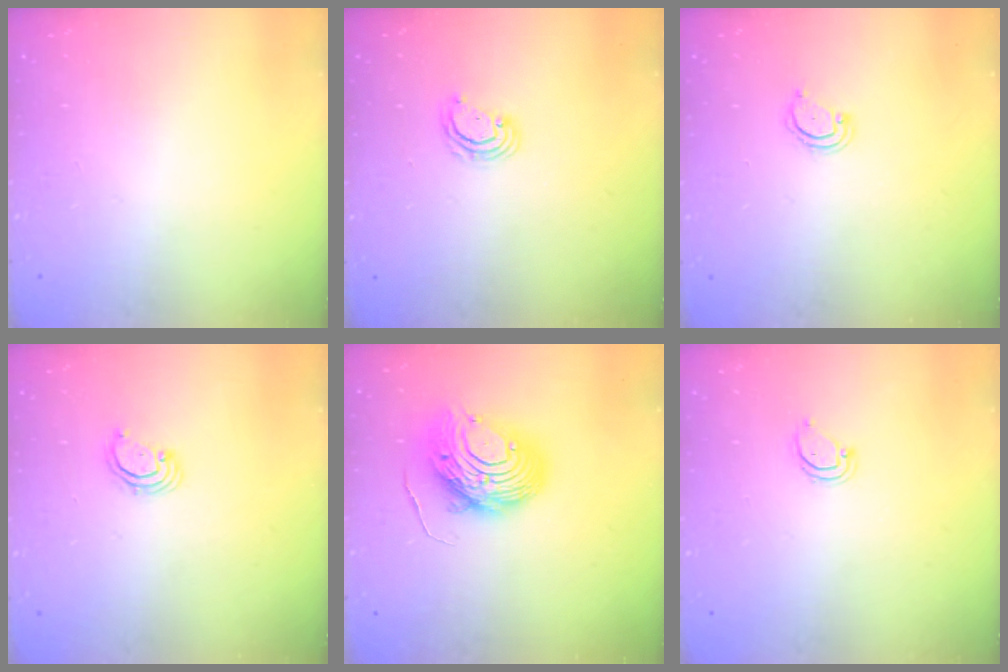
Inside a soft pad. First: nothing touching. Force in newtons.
{"total": 4.1, "press": 4.1, "slide": 0.4}
{"total": 2.5, "press": 2.5, "slide": 0.2}
{"total": 2.5, "press": 2.5, "slide": 0.2}
{"total": 12.8, "press": 12.7, "slide": 1.3}
{"total": 3.6, "press": 3.6, "slide": 0.2}